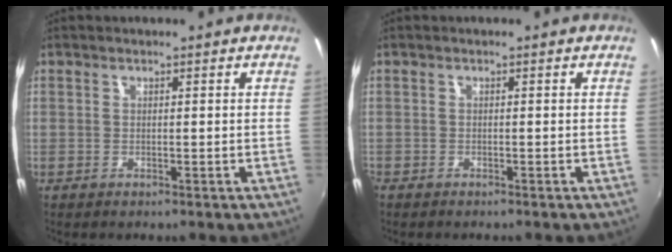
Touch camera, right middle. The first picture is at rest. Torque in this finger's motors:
{"motor_torque": [1.07, -1.06, 0.18, 0.19]}